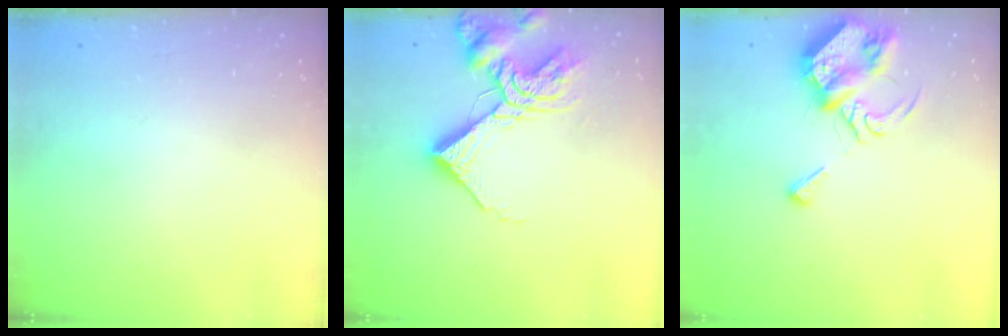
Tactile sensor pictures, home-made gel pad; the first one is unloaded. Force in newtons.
{"total": 13.0, "press": 12.9, "slide": 1.6}
{"total": 8.1, "press": 8.1, "slide": 0.3}